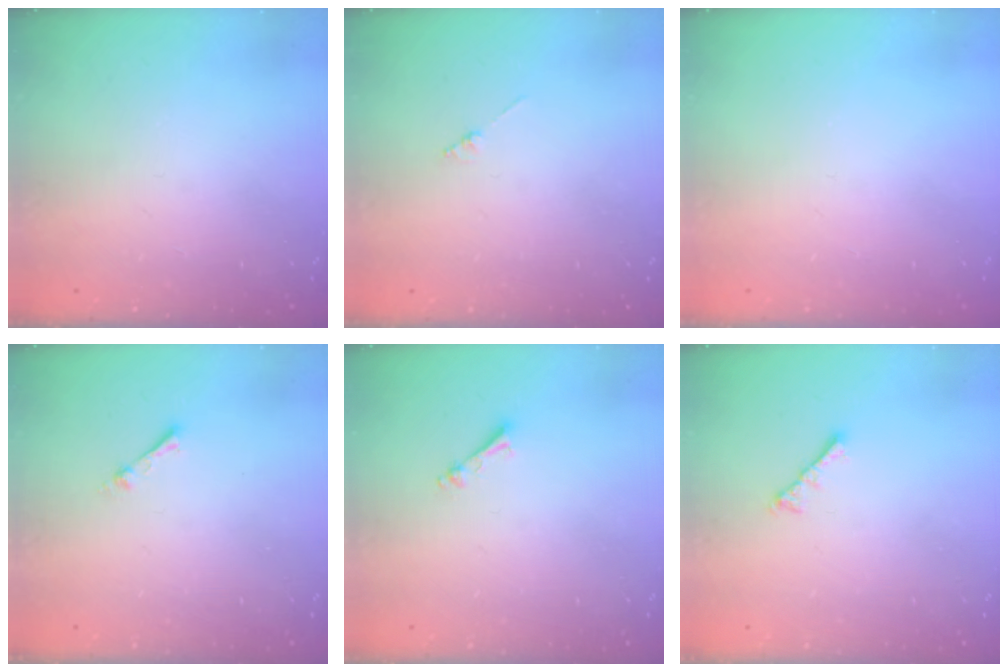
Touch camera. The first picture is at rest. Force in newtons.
{"total": 1.3, "press": 1.3, "slide": 0.3}
{"total": 0.0}
{"total": 1.9, "press": 1.9, "slide": 0.3}
{"total": 2.5, "press": 2.5, "slide": 0.3}
{"total": 3.4, "press": 3.4, "slide": 0.6}